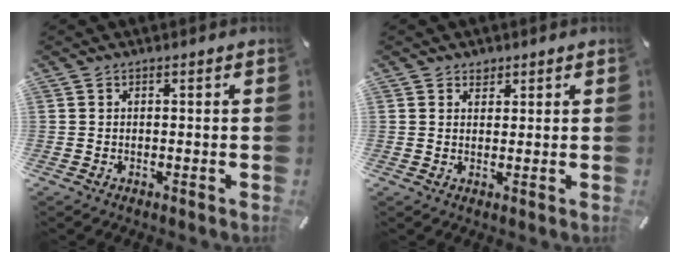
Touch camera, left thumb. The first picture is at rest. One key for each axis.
{"total": 1.8, "fx": 1.2, "fy": 1.4, "fz": 0.2, "tx": 0.012, "ty": -0.005, "tz": 0.018}